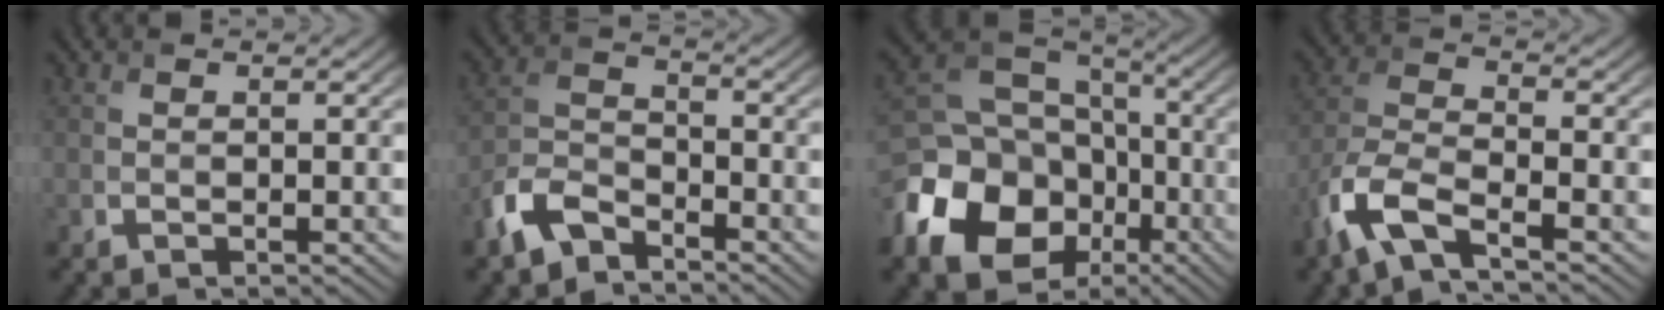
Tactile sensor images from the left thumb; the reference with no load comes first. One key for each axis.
{"total": 6.5, "fx": -4.8, "fy": 2.9, "fz": 3.2, "tx": -0.073, "ty": -0.002, "tz": -0.115}
{"total": 17.1, "fx": -7.0, "fy": 13.0, "fz": 8.6, "tx": -0.219, "ty": -0.038, "tz": -0.123}
{"total": 7.7, "fx": -4.9, "fy": 2.4, "fz": 5.4, "tx": -0.126, "ty": -0.004, "tz": -0.118}